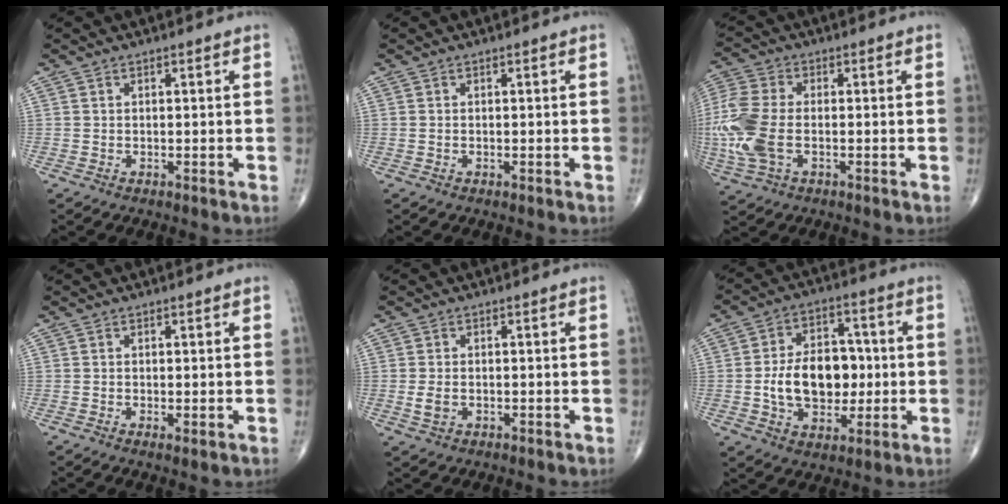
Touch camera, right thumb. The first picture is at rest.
{"total": 0.0}
{"total": 13.7, "force": [-2.2, 7.9, 11.0], "torque": [-0.289, 0.002, -0.042]}
{"total": 1.0, "force": [-0.1, 0.3, 1.0], "torque": [-0.019, -0.005, -0.003]}
{"total": 2.5, "force": [-0.4, 1.7, 1.8], "torque": [-0.039, 0.000, -0.005]}
{"total": 14.3, "force": [-0.8, 9.6, 10.5], "torque": [-0.141, 0.021, -0.007]}